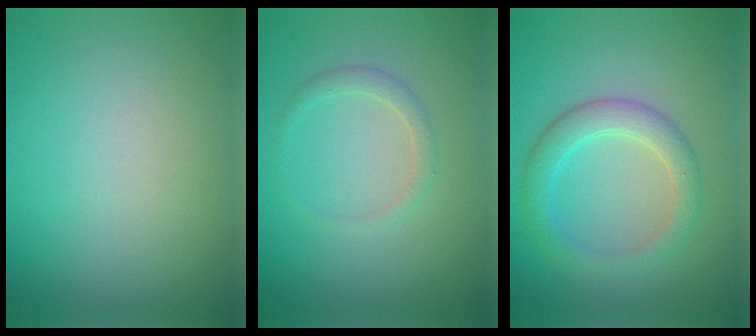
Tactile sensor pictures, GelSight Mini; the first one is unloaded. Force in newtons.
{"total": 1.3, "press": 1.3, "slide": 0.1}
{"total": 3.4, "press": 3.3, "slide": 0.4}